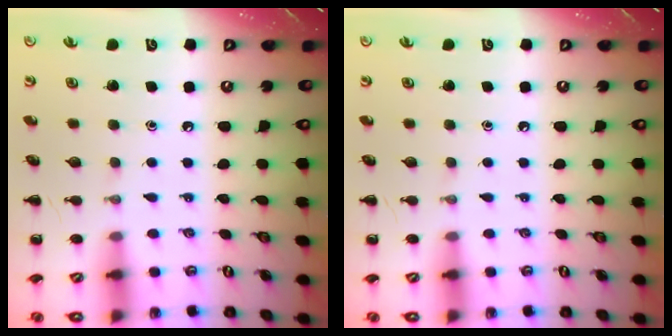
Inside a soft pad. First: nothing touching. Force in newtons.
{"total": 0.0}